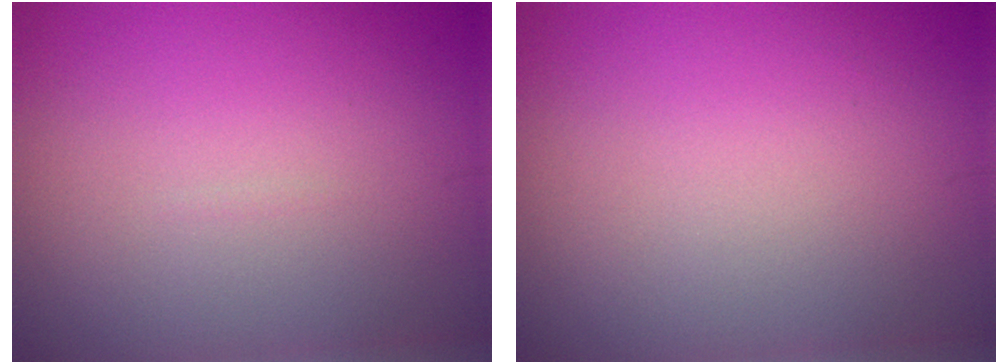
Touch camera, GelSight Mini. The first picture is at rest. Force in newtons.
{"total": 0.0}